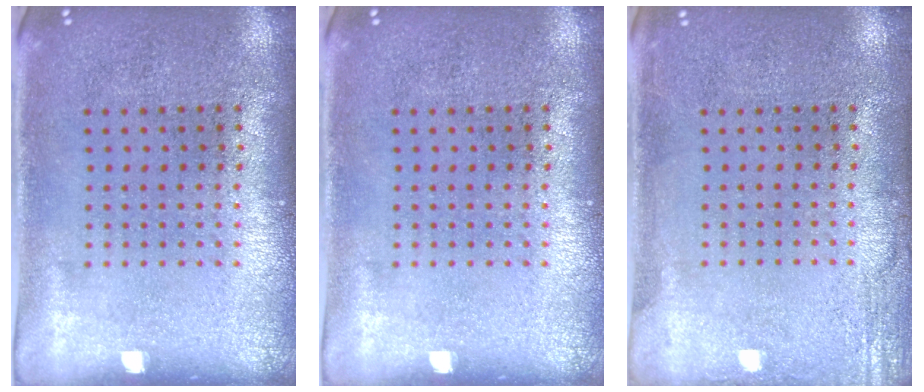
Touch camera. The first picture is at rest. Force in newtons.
{"total": 0.0}
{"total": 2.2, "press": 2.2, "slide": 0.4}